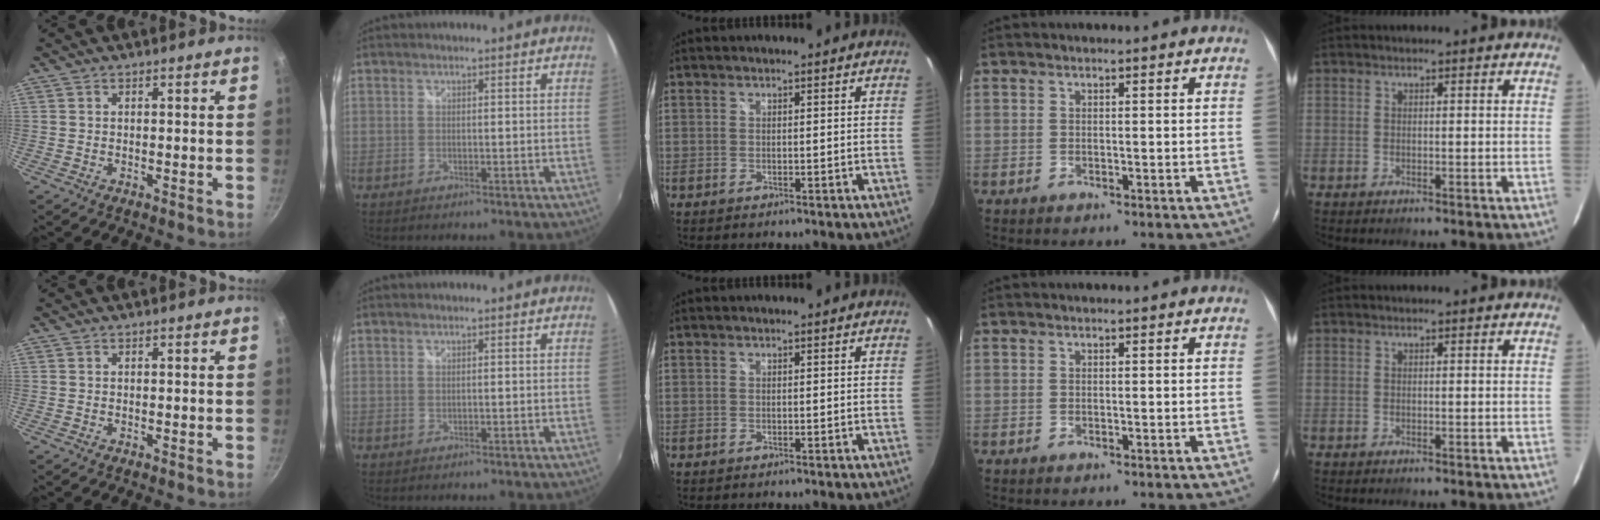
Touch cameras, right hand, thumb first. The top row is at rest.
{}